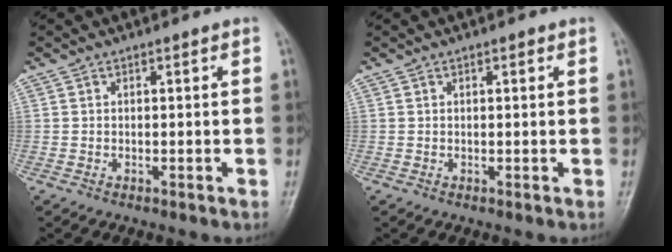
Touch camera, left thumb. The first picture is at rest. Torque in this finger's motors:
{"motor_torque": [-0.19, -0.10, -0.15, -0.10, 0.04]}